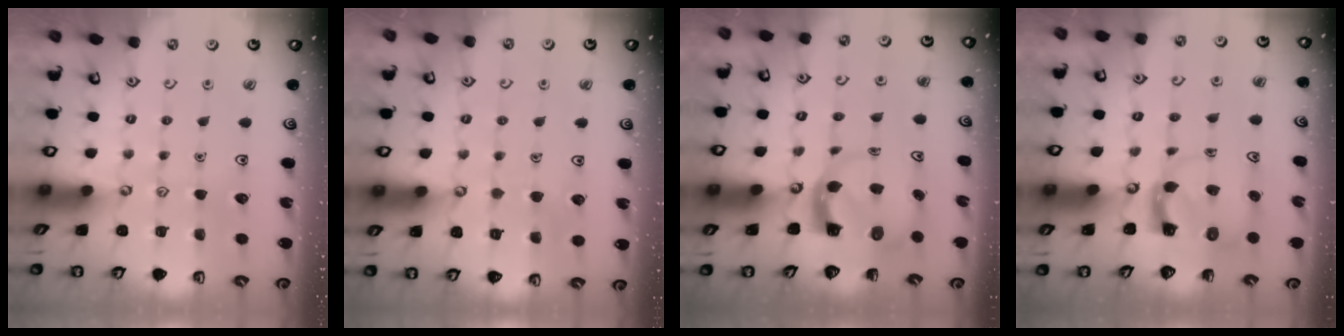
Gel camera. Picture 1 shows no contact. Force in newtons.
{"total": 5.8, "press": 5.8, "slide": 0.4}
{"total": 3.9, "press": 3.9, "slide": 0.5}
{"total": 3.5, "press": 3.5, "slide": 0.4}